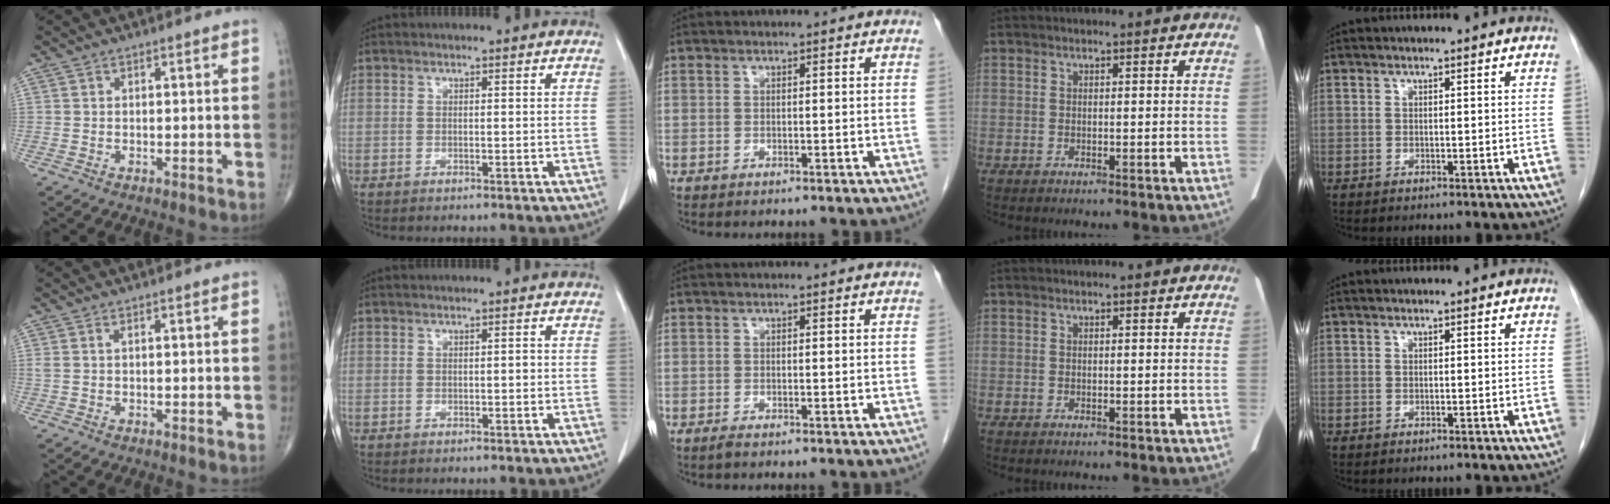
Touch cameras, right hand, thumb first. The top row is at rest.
{"thumb": {"total": 1.0, "force": [0.4, 0.3, 0.9], "torque": [-0.030, 0.012, 0.013]}, "index": {"total": 0.6, "force": [0.0, 0.2, 0.6], "torque": [-0.005, 0.002, 0.000]}, "middle": {"total": 0.5, "force": [-0.5, 0.0, 0.3], "torque": [-0.009, -0.002, -0.009]}}